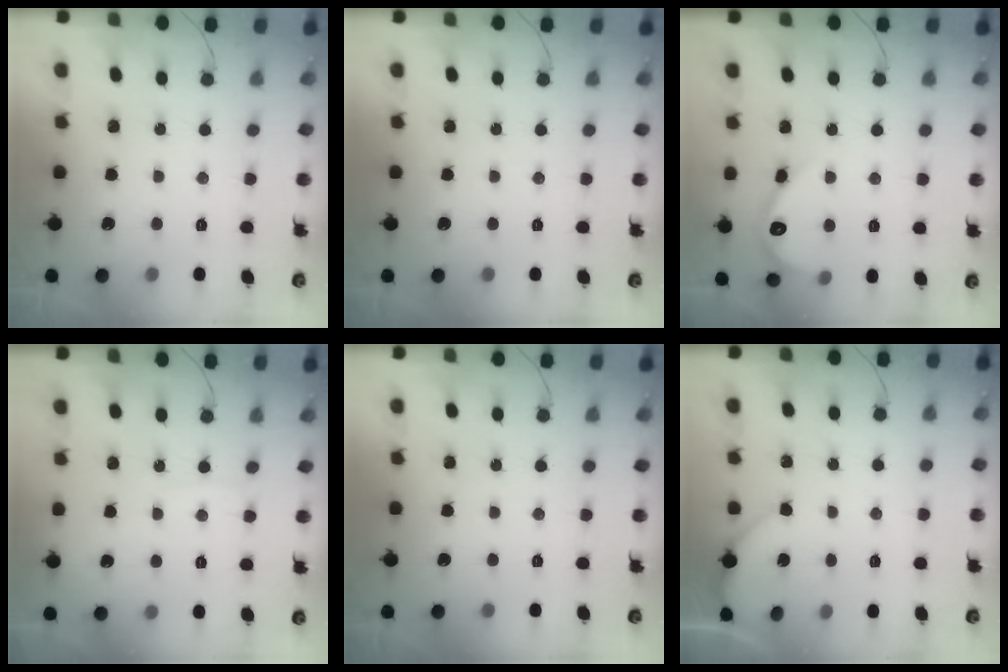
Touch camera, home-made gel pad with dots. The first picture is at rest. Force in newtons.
{"total": 0.0}
{"total": 7.4, "press": 7.4, "slide": 0.4}
{"total": 2.2, "press": 2.2, "slide": 0.2}
{"total": 0.0}
{"total": 2.1, "press": 2.1, "slide": 0.2}